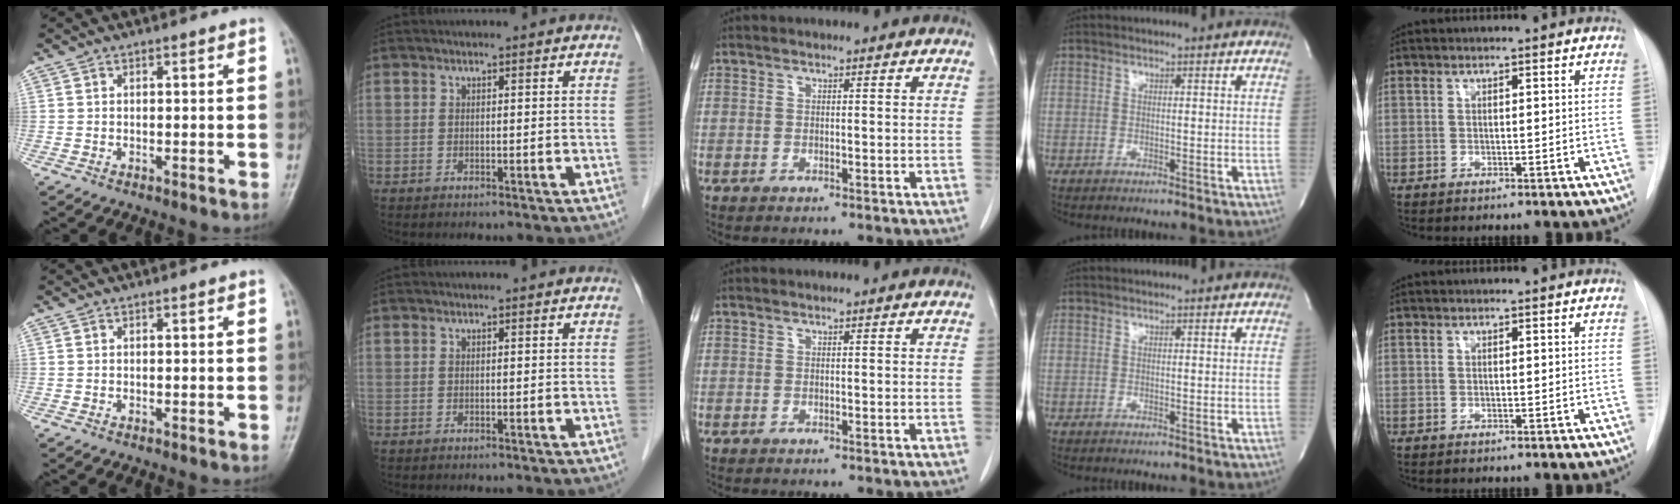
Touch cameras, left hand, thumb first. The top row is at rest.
{}